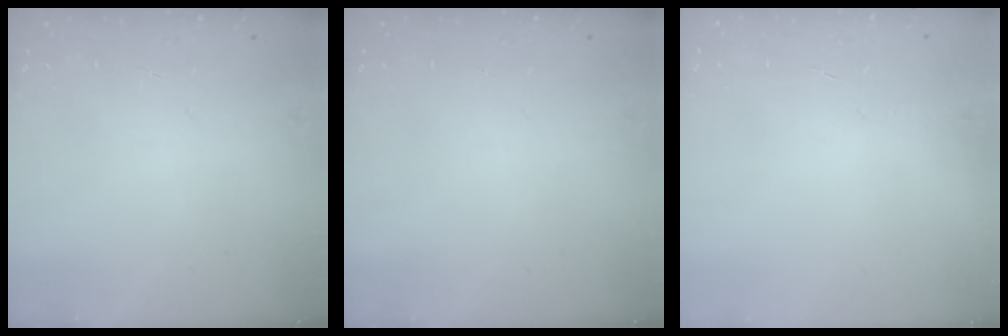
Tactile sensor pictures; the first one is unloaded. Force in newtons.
{"total": 0.0}
{"total": 0.6, "press": 0.6, "slide": 0.2}